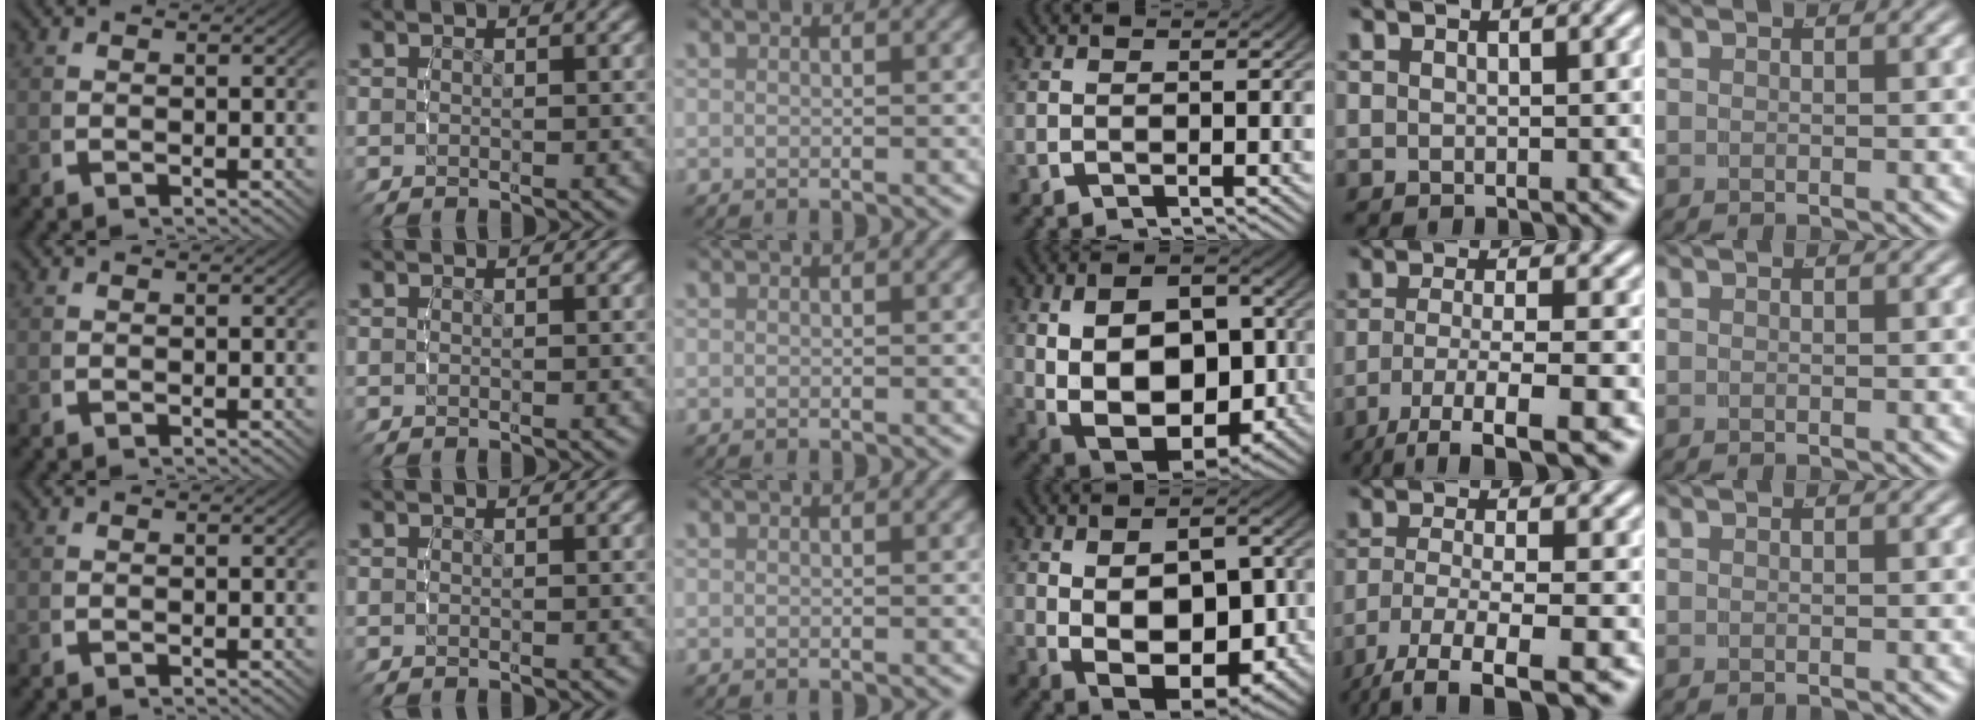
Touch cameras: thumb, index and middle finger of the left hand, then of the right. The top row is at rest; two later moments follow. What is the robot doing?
{"motion": "lift_and_place", "object": "bandage"}